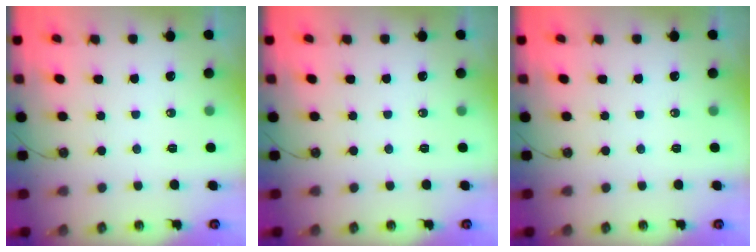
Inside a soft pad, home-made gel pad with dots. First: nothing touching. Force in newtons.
{"total": 0.0}
{"total": 0.0}